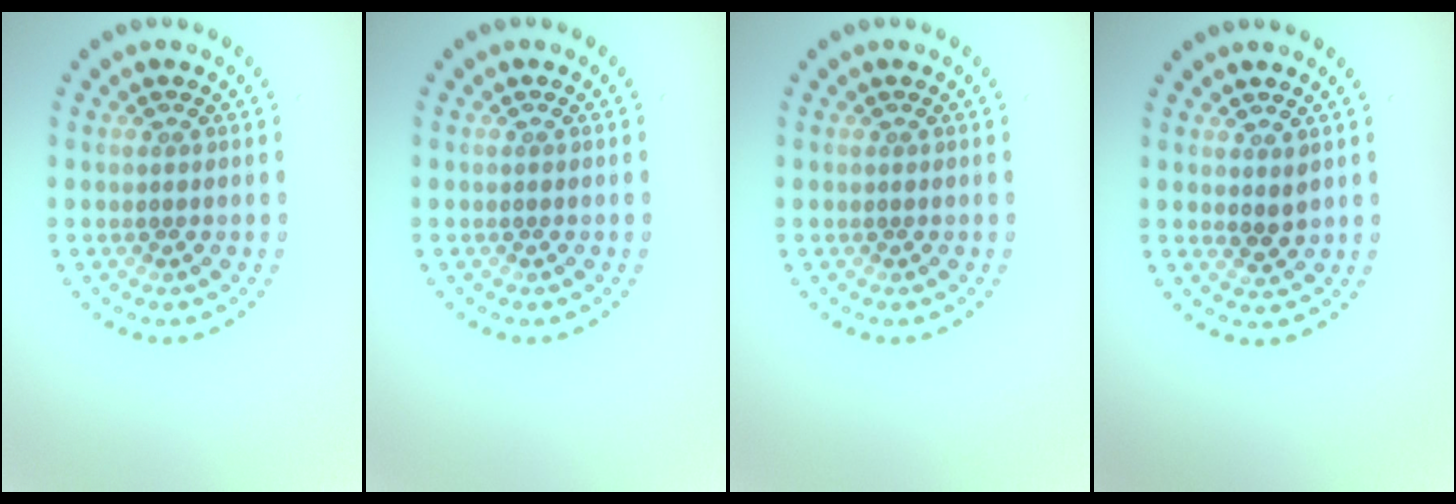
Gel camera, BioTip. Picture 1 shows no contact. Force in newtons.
{"total": 0.0}
{"total": 0.0}
{"total": 1.2, "press": 1.1, "slide": 0.5}